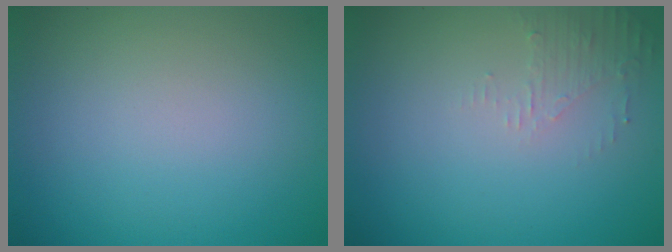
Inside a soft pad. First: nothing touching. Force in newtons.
{"total": 1.6, "press": 1.5, "slide": 0.4}